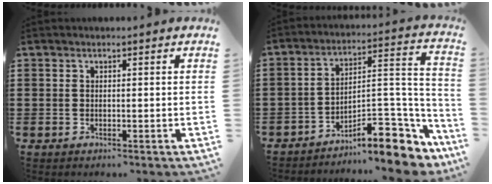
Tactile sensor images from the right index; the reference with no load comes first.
{"total": 11.3, "force": [-8.2, 3.7, 6.8], "torque": [-0.076, 0.026, -0.151]}